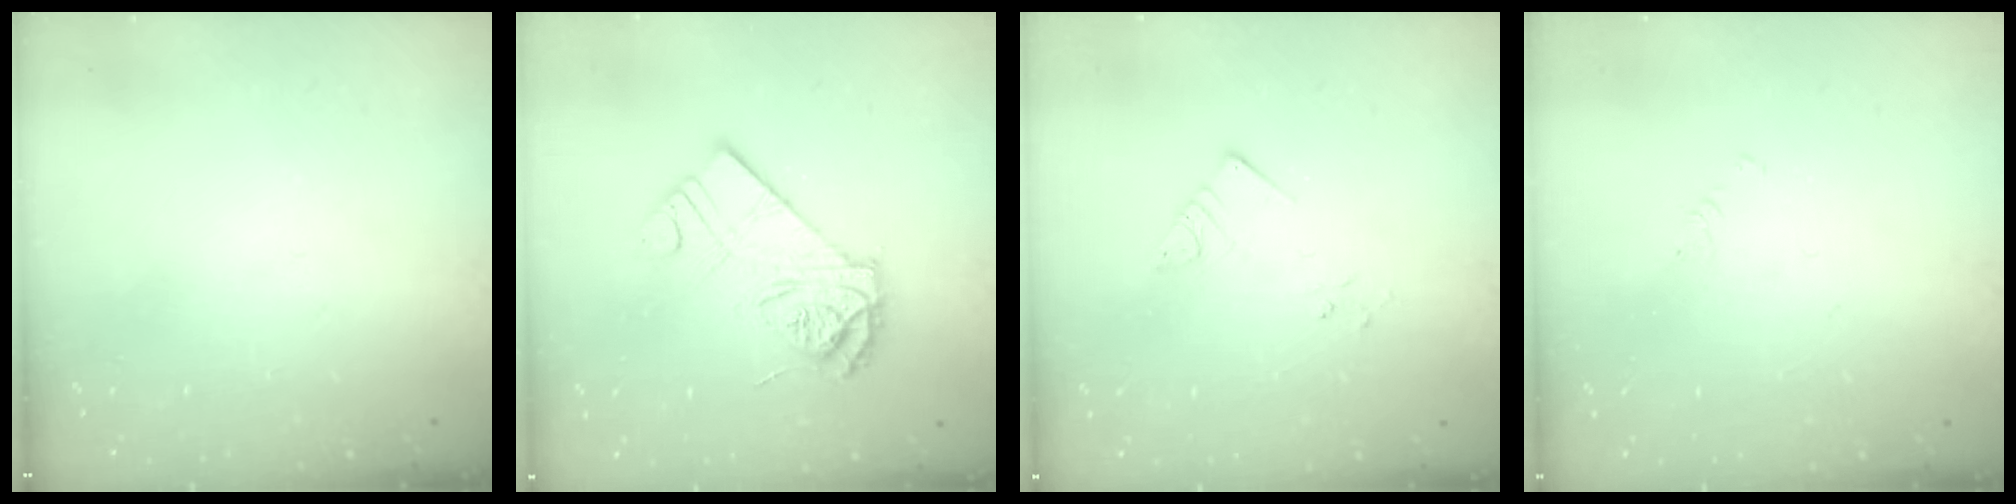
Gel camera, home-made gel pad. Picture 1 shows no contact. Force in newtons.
{"total": 12.4, "press": 12.4, "slide": 0.8}
{"total": 3.6, "press": 3.6, "slide": 0.3}
{"total": 2.0, "press": 2.0, "slide": 0.3}